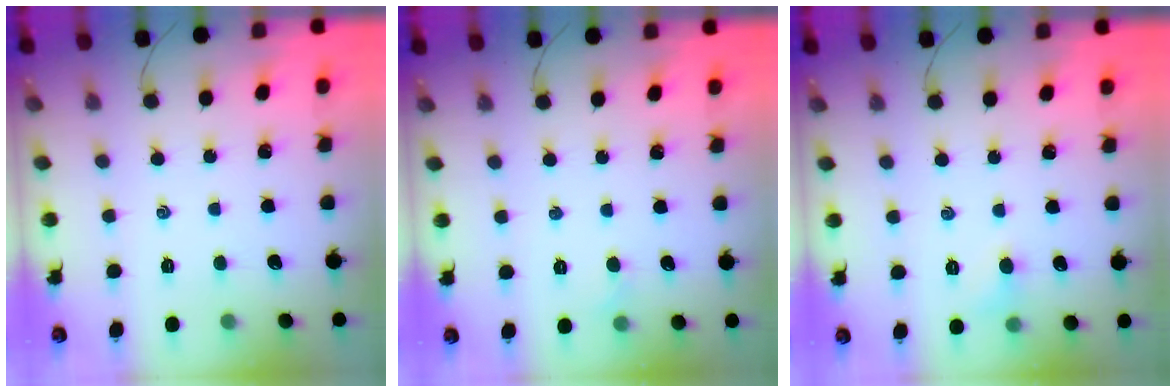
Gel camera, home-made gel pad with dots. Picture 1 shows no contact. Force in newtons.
{"total": 2.7, "press": 2.5, "slide": 0.9}
{"total": 4.7, "press": 4.5, "slide": 1.4}